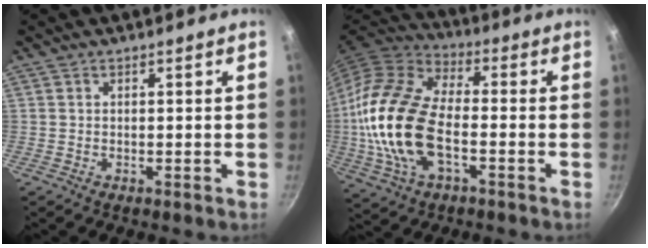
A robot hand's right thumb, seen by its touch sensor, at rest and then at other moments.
{"total": 20.4, "force": [-3.2, 11.2, 16.8], "torque": [-0.334, 0.027, -0.070]}